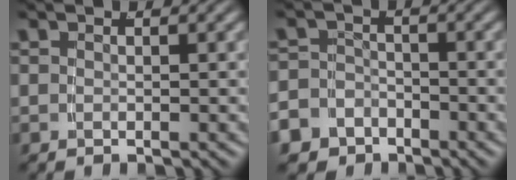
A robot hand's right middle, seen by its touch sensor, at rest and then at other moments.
{"total": 6.9, "force": [-3.9, 5.6, 1.4], "torque": [-0.033, -0.024, -0.072]}